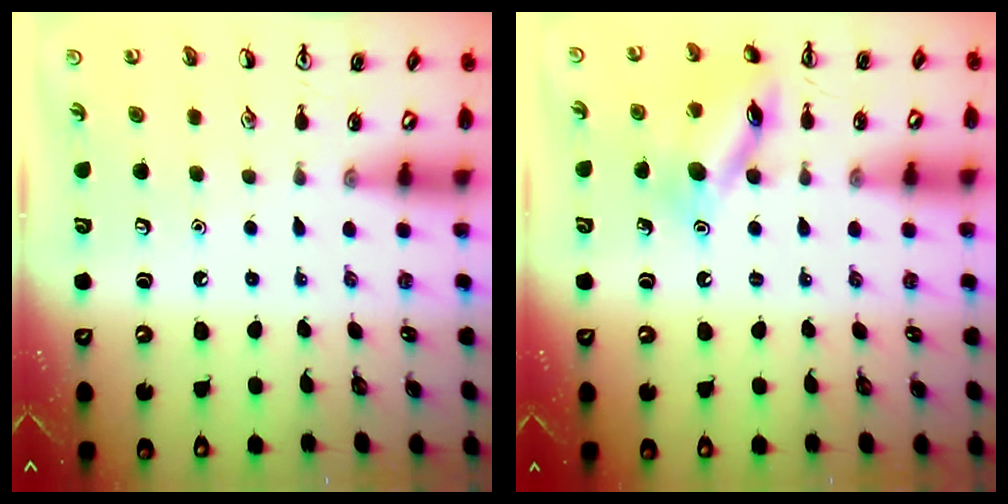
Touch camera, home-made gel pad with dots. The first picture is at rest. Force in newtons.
{"total": 13.1, "press": 13.1, "slide": 0.7}